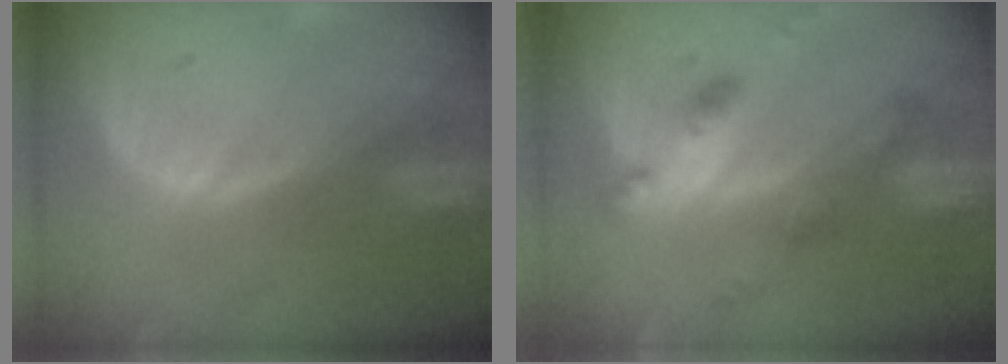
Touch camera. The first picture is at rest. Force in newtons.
{"total": 6.1, "press": 5.4, "slide": 2.9}